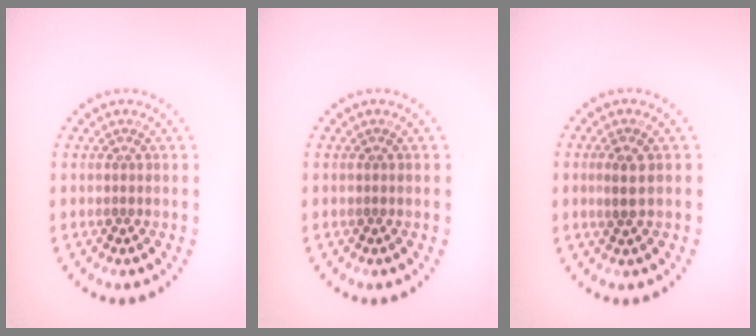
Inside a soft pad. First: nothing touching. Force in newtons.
{"total": 0.0}
{"total": 1.7, "press": 1.6, "slide": 0.5}